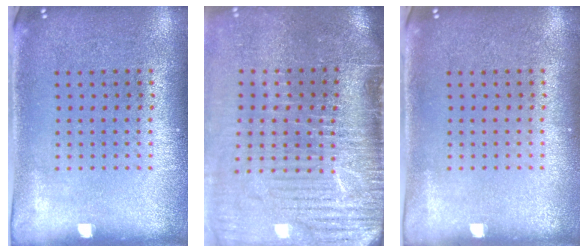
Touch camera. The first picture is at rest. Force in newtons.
{"total": 5.0, "press": 4.2, "slide": 2.8}
{"total": 0.0}